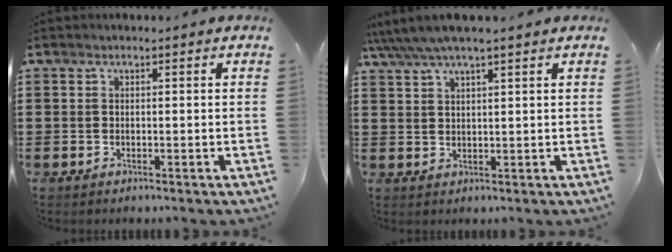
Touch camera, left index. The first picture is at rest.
{"total": 3.7, "force": [2.9, 0.2, 2.2], "torque": [-0.050, -0.005, 0.052]}